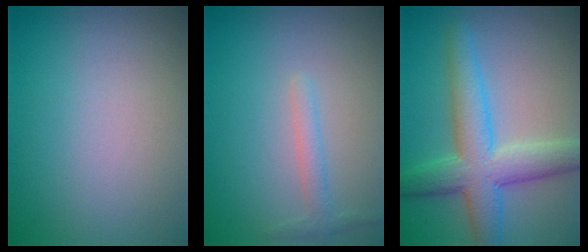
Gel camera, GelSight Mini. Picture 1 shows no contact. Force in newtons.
{"total": 1.5, "press": 1.5, "slide": 0.0}
{"total": 6.6, "press": 6.6, "slide": 0.2}